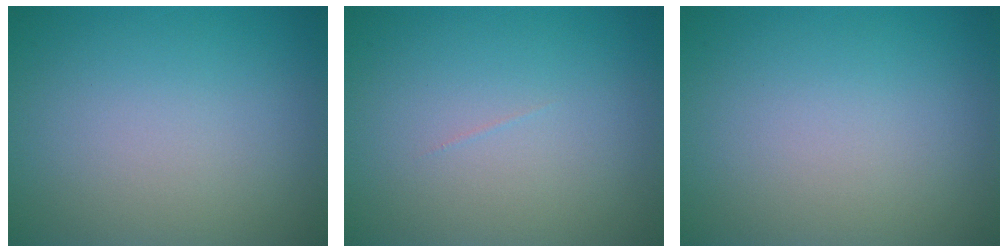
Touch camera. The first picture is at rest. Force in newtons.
{"total": 0.0}
{"total": 0.0}